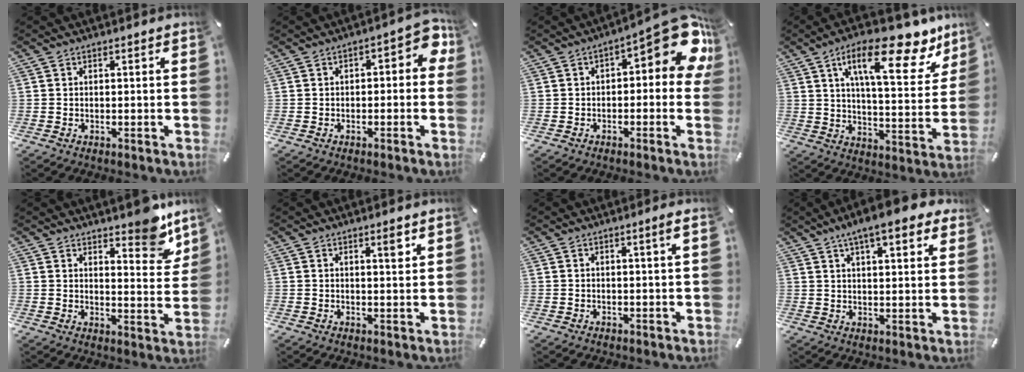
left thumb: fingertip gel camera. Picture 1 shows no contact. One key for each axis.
{"total": 5.2, "fx": -0.4, "fy": 2.9, "fz": 4.3, "tx": -0.056, "ty": 0.010, "tz": -0.015}
{"total": 13.8, "fx": 4.9, "fy": 5.6, "fz": 11.6, "tx": -0.135, "ty": -0.040, "tz": 0.079}
{"total": 22.1, "fx": 12.3, "fy": 8.6, "fz": 16.3, "tx": -0.240, "ty": -0.065, "tz": 0.191}
{"total": 9.0, "fx": 7.2, "fy": 3.5, "fz": 4.1, "tx": -0.031, "ty": -0.056, "tz": 0.122}
{"total": 3.2, "fx": 1.8, "fy": 0.7, "fz": 2.5, "tx": -0.030, "ty": -0.007, "tz": 0.024}
{"total": 1.8, "fx": 0.5, "fy": 0.0, "fz": 1.8, "tx": -0.032, "ty": 0.001, "tz": 0.007}
{"total": 9.2, "fx": 6.4, "fy": 2.8, "fz": 5.9, "tx": -0.098, "ty": -0.026, "tz": 0.110}